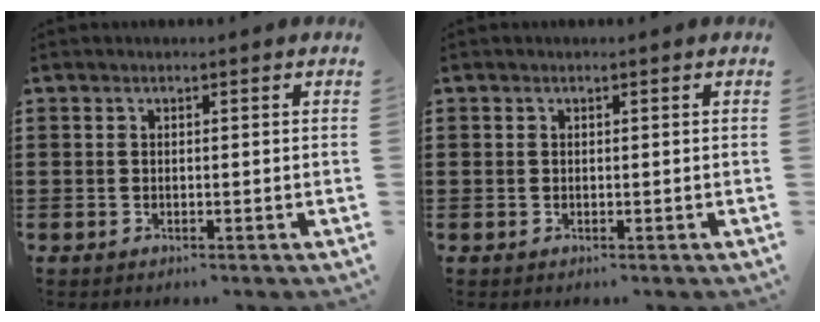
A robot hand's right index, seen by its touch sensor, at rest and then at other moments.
{"total": 0.0}